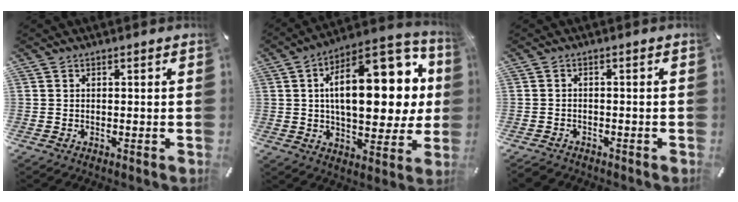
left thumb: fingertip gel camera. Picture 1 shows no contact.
{"total": 24.6, "force": [6.1, 12.1, 20.6], "torque": [-0.304, -0.029, 0.092]}
{"total": 2.0, "force": [-1.7, 0.9, 0.3], "torque": [-0.013, 0.008, -0.038]}